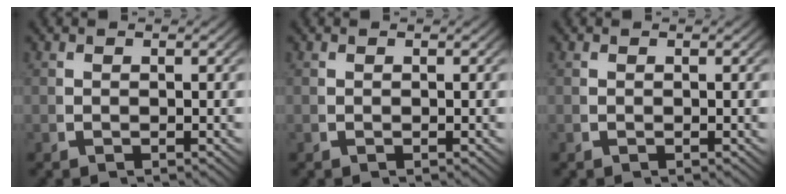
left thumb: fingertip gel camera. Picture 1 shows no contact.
{"total": 0.0}
{"total": 0.0}